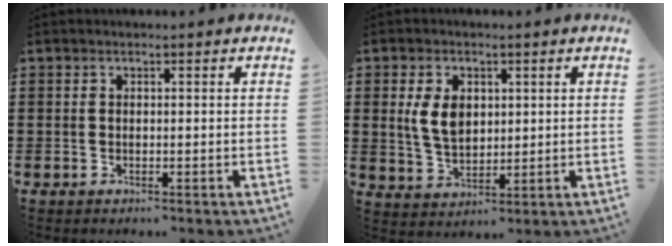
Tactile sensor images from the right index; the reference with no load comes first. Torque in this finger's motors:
{"motor_torque": [1.19, 0.54, 0.27, 0.13]}